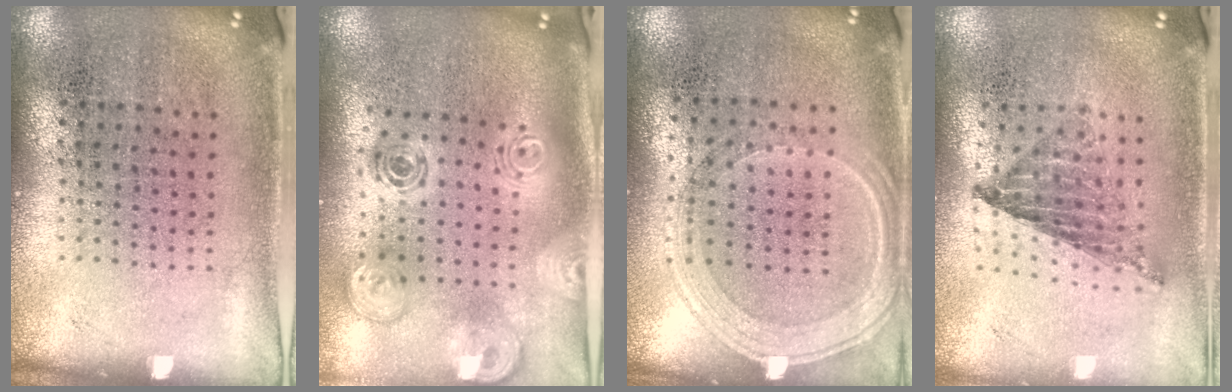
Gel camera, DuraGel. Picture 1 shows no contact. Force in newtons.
{"total": 2.1, "press": 1.8, "slide": 1.1}
{"total": 1.2, "press": 1.1, "slide": 0.3}
{"total": 0.9, "press": 0.9, "slide": 0.1}